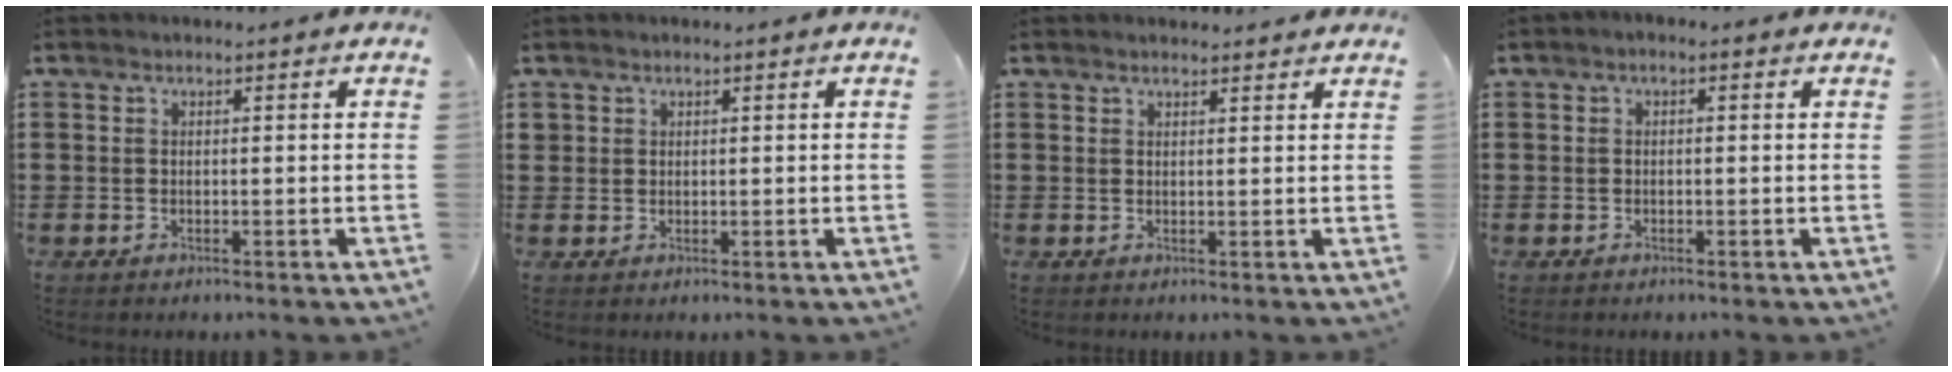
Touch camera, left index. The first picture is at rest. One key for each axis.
{"total": 1.2, "fx": 0.8, "fy": 0.9, "fz": 0.1, "tx": -0.005, "ty": 0.003, "tz": 0.016}
{"total": 1.5, "fx": 1.4, "fy": 0.1, "fz": 0.4, "tx": -0.010, "ty": 0.001, "tz": 0.027}
{"total": 0.7, "fx": -0.4, "fy": 0.3, "fz": 0.5, "tx": -0.010, "ty": -0.002, "tz": -0.007}